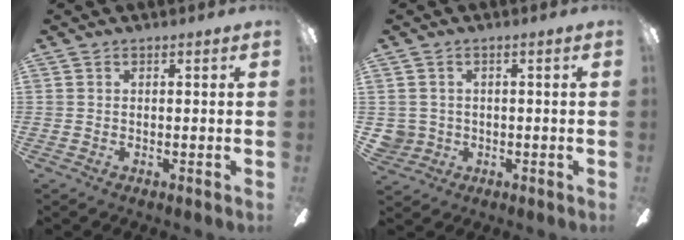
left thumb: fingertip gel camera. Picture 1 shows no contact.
{"total": 3.0, "force": [0.0, 3.0, 0.3], "torque": [-0.014, 0.007, 0.000]}